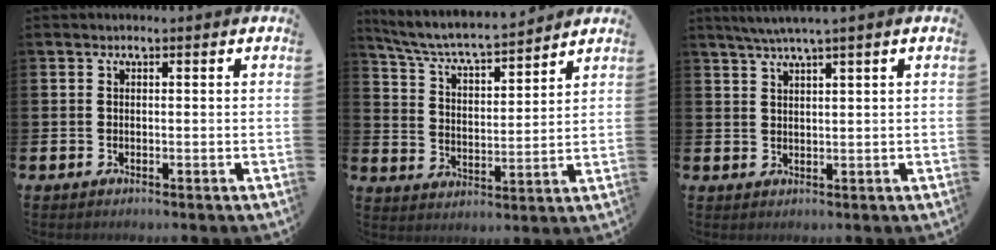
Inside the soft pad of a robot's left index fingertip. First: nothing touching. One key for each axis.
{"total": 6.4, "fx": 6.1, "fy": 0.5, "fz": 1.9, "tx": -0.069, "ty": -0.046, "tz": 0.103}
{"total": 3.0, "fx": 2.5, "fy": -0.7, "fz": 1.5, "tx": -0.037, "ty": -0.001, "tz": 0.045}